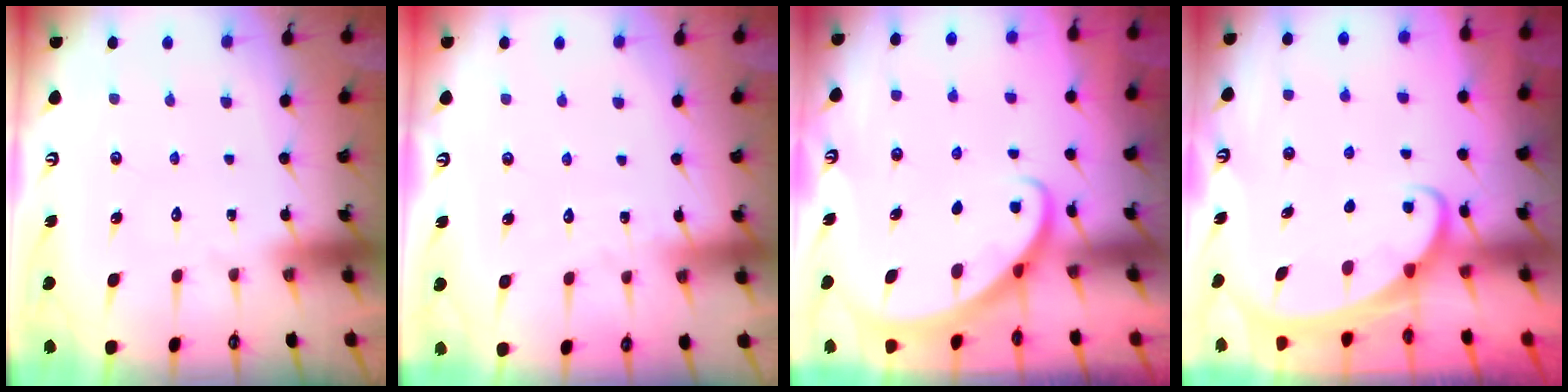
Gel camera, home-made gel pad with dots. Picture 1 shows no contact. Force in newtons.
{"total": 3.6, "press": 3.6, "slide": 0.3}
{"total": 2.9, "press": 2.9, "slide": 0.2}
{"total": 1.9, "press": 1.9, "slide": 0.1}